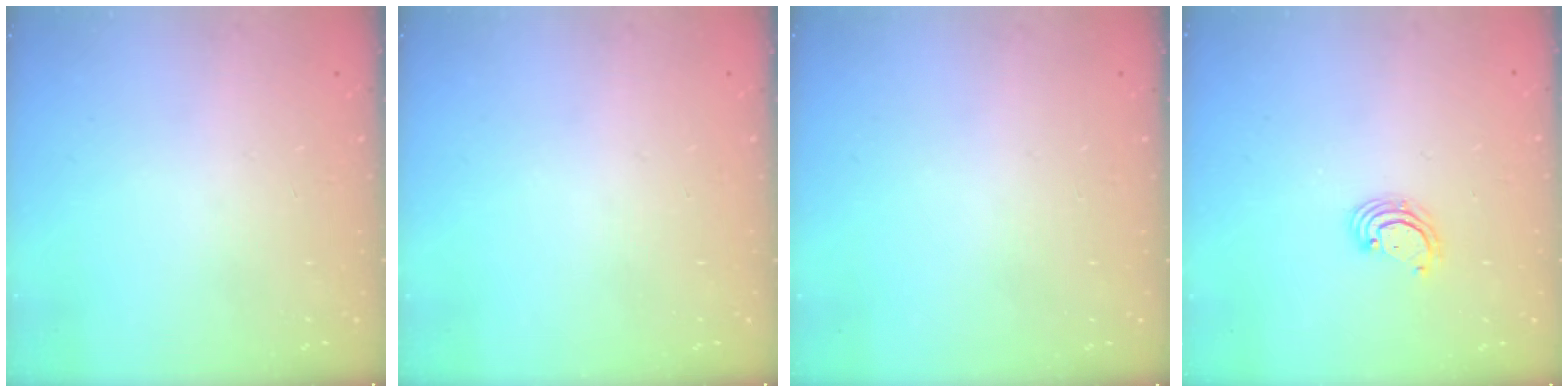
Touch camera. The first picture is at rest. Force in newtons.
{"total": 0.0}
{"total": 0.0}
{"total": 2.6, "press": 2.6, "slide": 0.2}